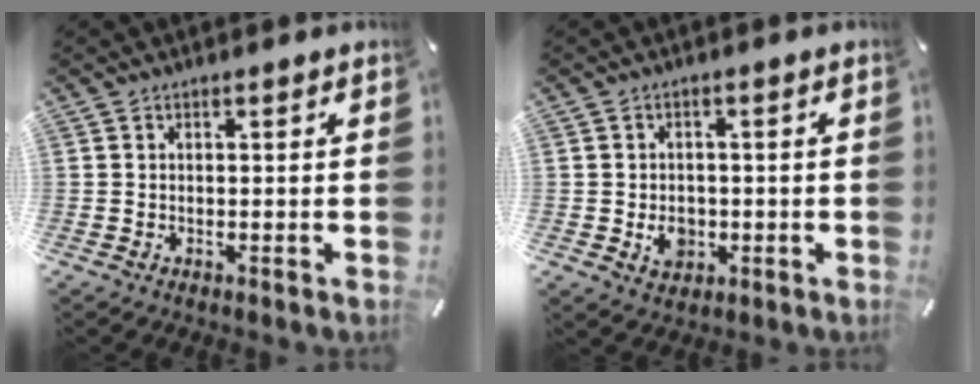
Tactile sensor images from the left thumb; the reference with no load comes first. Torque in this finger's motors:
{"motor_torque": [0.38, 1.45, 0.05, 0.03, 0.02]}